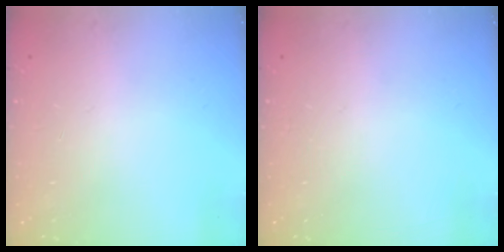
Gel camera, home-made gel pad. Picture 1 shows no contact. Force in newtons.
{"total": 0.0}